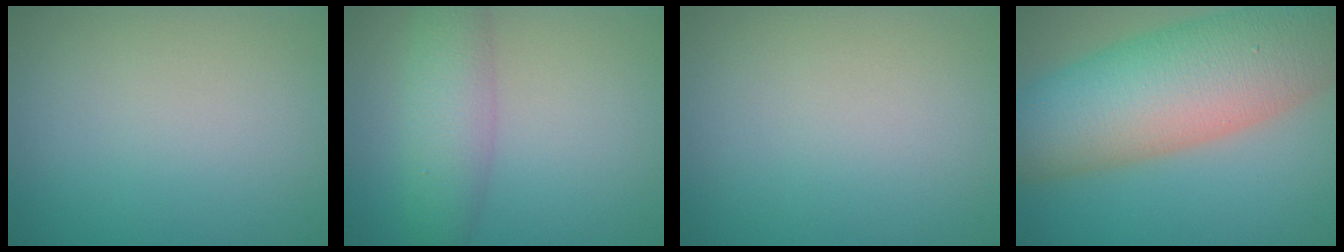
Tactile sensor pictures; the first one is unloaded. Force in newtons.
{"total": 4.4, "press": 4.4, "slide": 0.1}
{"total": 0.0}
{"total": 13.8, "press": 13.7, "slide": 0.6}